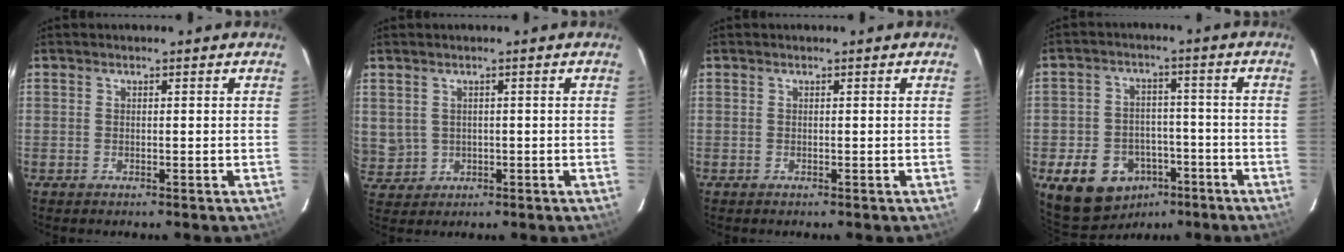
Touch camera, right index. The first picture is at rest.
{"total": 6.0, "force": [0.6, 5.6, 2.1], "torque": [-0.058, 0.007, 0.034]}
{"total": 0.0}
{"total": 12.8, "force": [-6.8, 9.5, 5.2], "torque": [-0.132, 0.024, -0.082]}